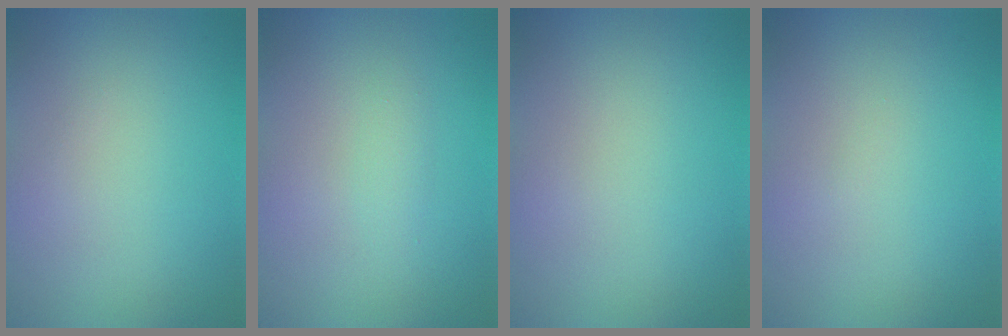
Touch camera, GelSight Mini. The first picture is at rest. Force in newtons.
{"total": 0.8, "press": 0.8, "slide": 0.1}
{"total": 0.0}
{"total": 0.0}